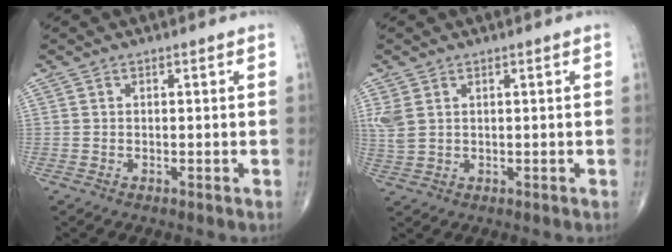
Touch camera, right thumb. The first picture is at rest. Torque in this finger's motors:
{"motor_torque": [0.03, 0.04, 0.28, 0.23, 0.02]}